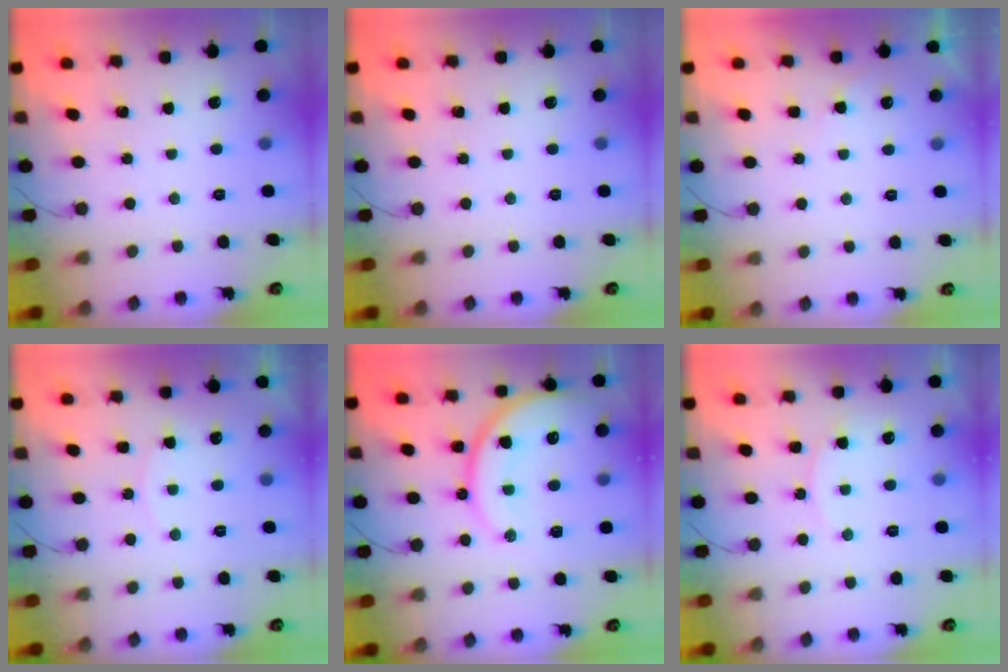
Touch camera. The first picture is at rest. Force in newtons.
{"total": 0.0}
{"total": 3.2, "press": 3.2, "slide": 0.0}
{"total": 5.1, "press": 5.1, "slide": 0.6}
{"total": 17.0, "press": 16.9, "slide": 1.5}
{"total": 6.6, "press": 6.6, "slide": 0.7}